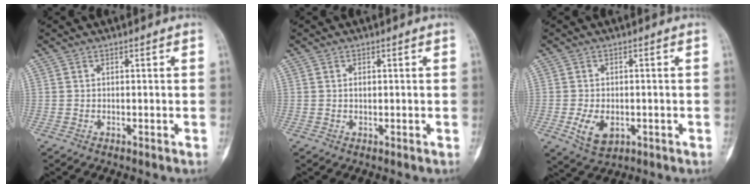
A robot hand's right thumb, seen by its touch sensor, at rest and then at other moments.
{"total": 0.8, "force": [0.1, 0.5, 0.6], "torque": [-0.007, 0.001, 0.001]}
{"total": 5.9, "force": [-1.5, 3.7, 4.3], "torque": [-0.073, -0.004, -0.016]}